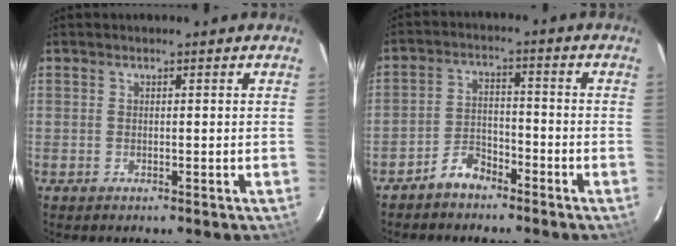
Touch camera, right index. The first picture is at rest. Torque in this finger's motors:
{"motor_torque": [0.33, -0.40, 0.01, -0.04]}